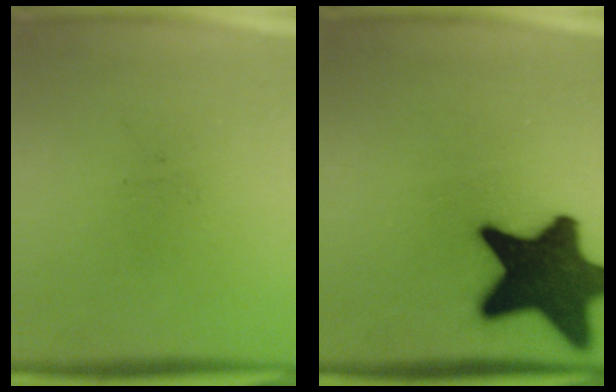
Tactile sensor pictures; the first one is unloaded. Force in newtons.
{"total": 19.7}